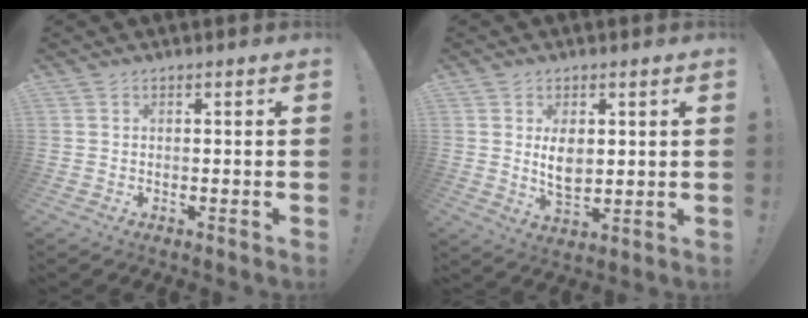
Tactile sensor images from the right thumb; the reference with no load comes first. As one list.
[{"total": 6.5, "force": [1.6, 3.9, 5.0], "torque": [-0.081, -0.013, 0.023]}]